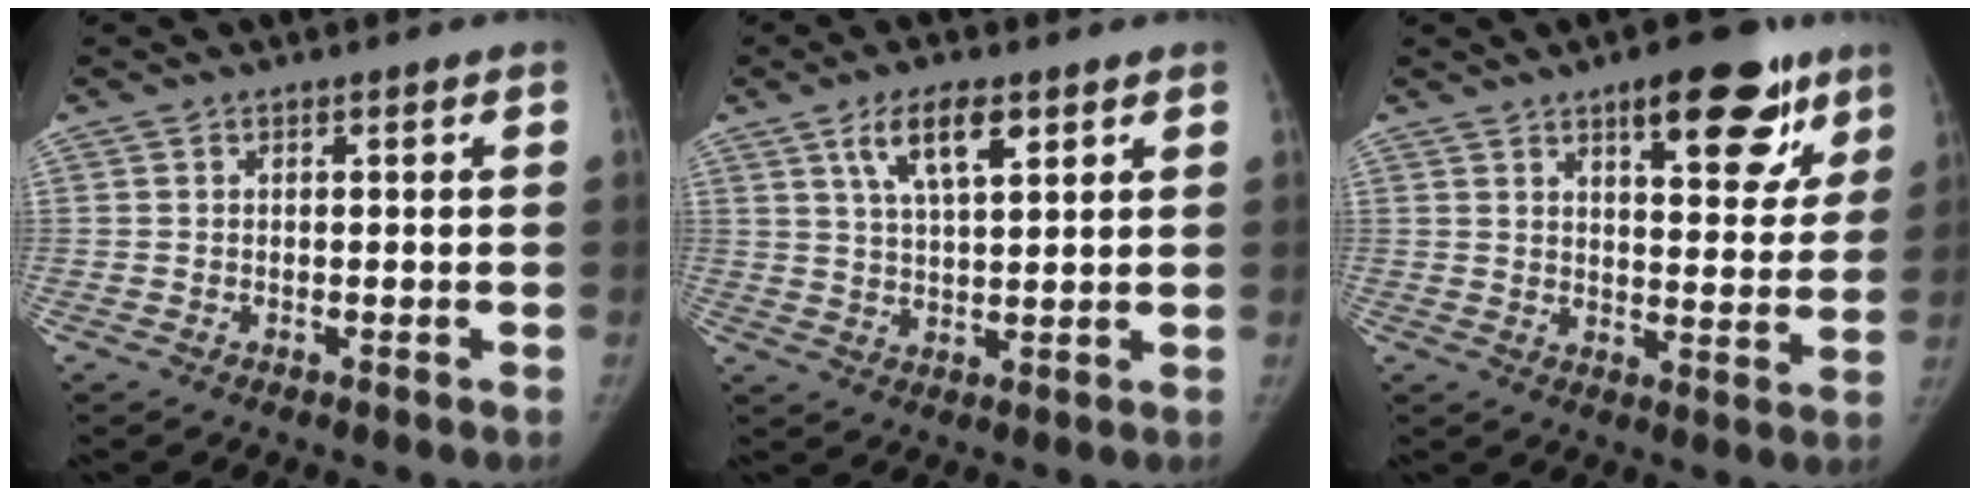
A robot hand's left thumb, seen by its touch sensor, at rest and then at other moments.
{"total": 8.0, "force": [4.2, 2.9, 6.2], "torque": [-0.102, -0.014, 0.079]}
{"total": 14.7, "force": [8.5, 5.6, 10.6], "torque": [-0.095, -0.032, 0.116]}